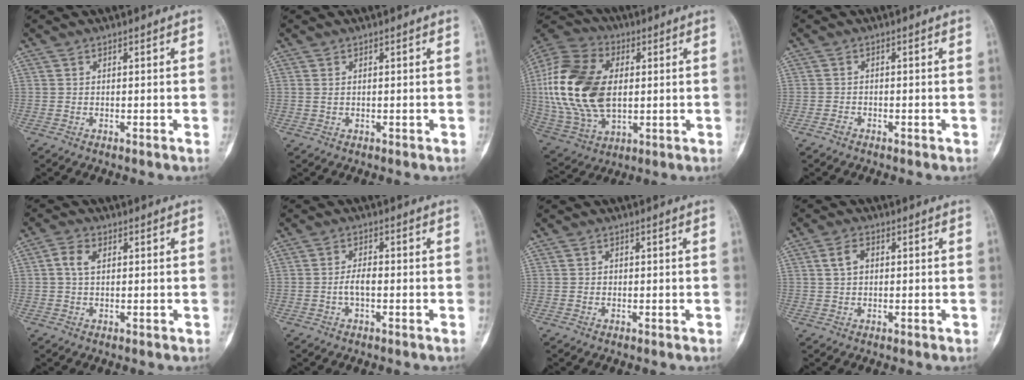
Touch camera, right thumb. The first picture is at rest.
{"total": 0.7, "force": [0.1, 0.6, 0.4], "torque": [-0.006, 0.000, 0.001]}
{"total": 24.1, "force": [1.7, 15.2, 18.6], "torque": [-0.378, -0.006, 0.036]}
{"total": 1.5, "force": [-1.1, 1.0, 0.3], "torque": [-0.006, 0.005, -0.023]}
{"total": 3.6, "force": [0.6, 2.5, 2.6], "torque": [-0.050, 0.007, 0.006]}
{"total": 3.1, "force": [-0.8, 1.5, 2.6], "torque": [-0.047, 0.011, -0.019]}
{"total": 1.3, "force": [-0.2, 1.2, 0.2], "torque": [0.010, 0.006, -0.005]}
{"total": 3.8, "force": [0.6, 2.7, 2.6], "torque": [-0.045, 0.008, 0.006]}